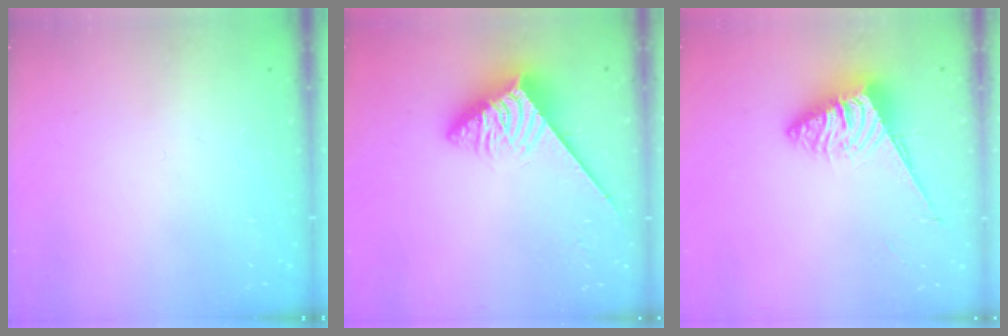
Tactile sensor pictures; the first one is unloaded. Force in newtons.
{"total": 3.8, "press": 3.7, "slide": 0.7}
{"total": 4.2, "press": 4.2, "slide": 0.3}